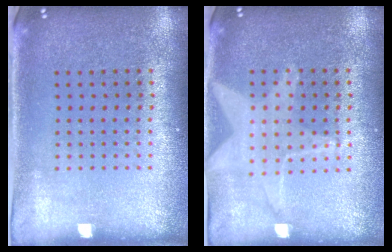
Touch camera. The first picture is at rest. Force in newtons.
{"total": 1.5, "press": 1.4, "slide": 0.5}